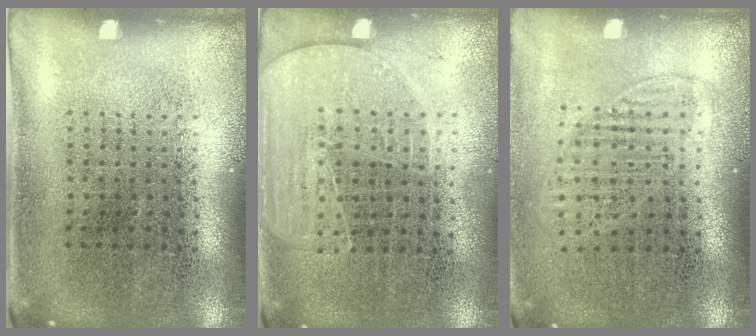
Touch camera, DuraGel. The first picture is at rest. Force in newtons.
{"total": 1.8, "press": 1.5, "slide": 0.9}
{"total": 1.3, "press": 1.1, "slide": 0.7}